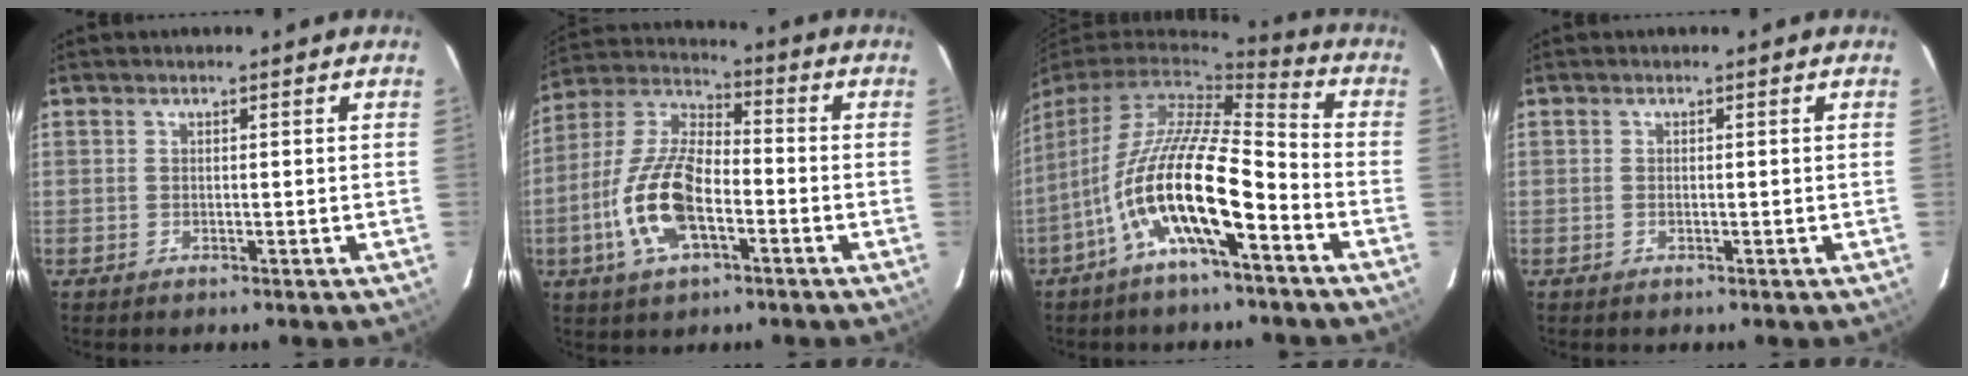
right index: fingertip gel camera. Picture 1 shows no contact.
{"total": 14.6, "force": [-4.8, 6.5, 12.1], "torque": [-0.262, 0.003, -0.094]}
{"total": 15.9, "force": [-7.0, 3.9, 13.8], "torque": [-0.255, -0.013, -0.136]}
{"total": 0.0}